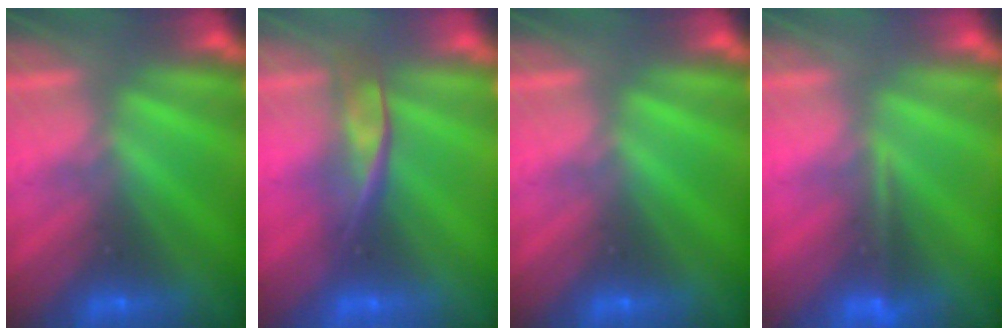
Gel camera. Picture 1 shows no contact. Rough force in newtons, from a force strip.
{"total": 2.4}
{"total": 0.0}
{"total": 1.2}